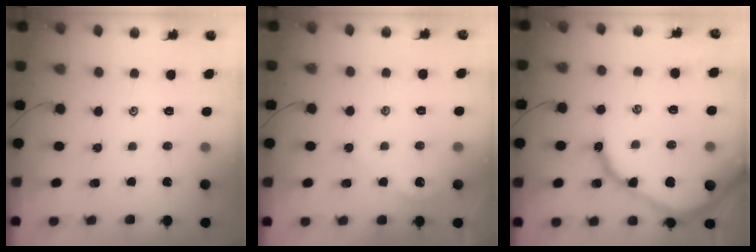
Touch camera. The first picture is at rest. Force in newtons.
{"total": 1.6, "press": 1.5, "slide": 0.3}
{"total": 15.5, "press": 15.4, "slide": 1.4}